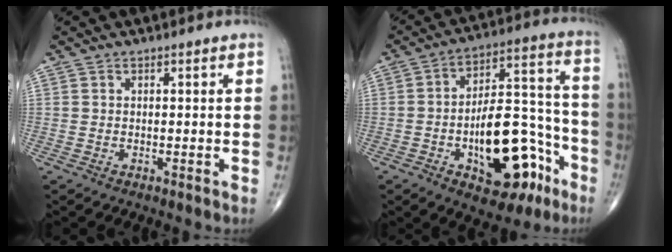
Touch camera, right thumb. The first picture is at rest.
{"total": 20.8, "force": [-8.1, 10.1, 16.3], "torque": [-0.213, 0.066, -0.106]}